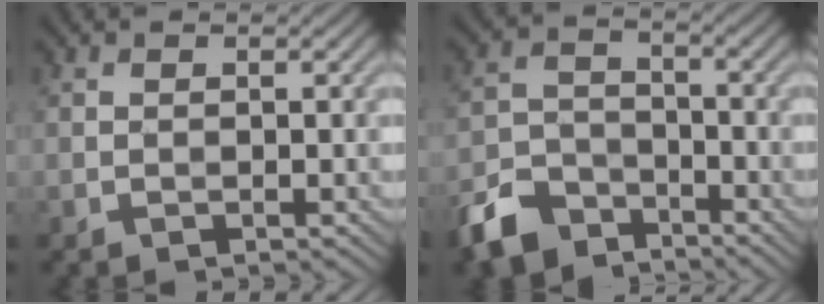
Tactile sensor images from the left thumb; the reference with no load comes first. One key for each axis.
{"total": 7.1, "fx": -5.6, "fy": 3.7, "fz": 2.4, "tx": -0.059, "ty": -0.003, "tz": -0.125}